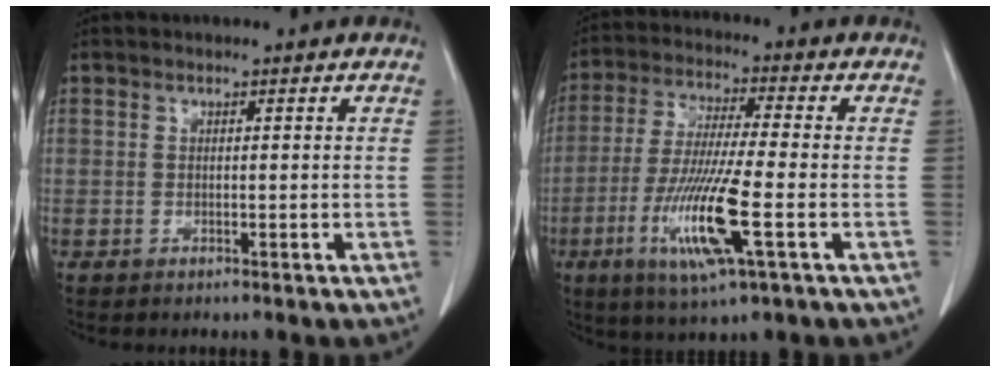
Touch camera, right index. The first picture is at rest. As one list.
[{"total": 13.0, "force": [-4.3, 0.6, 12.3], "torque": [-0.250, -0.024, -0.082]}]